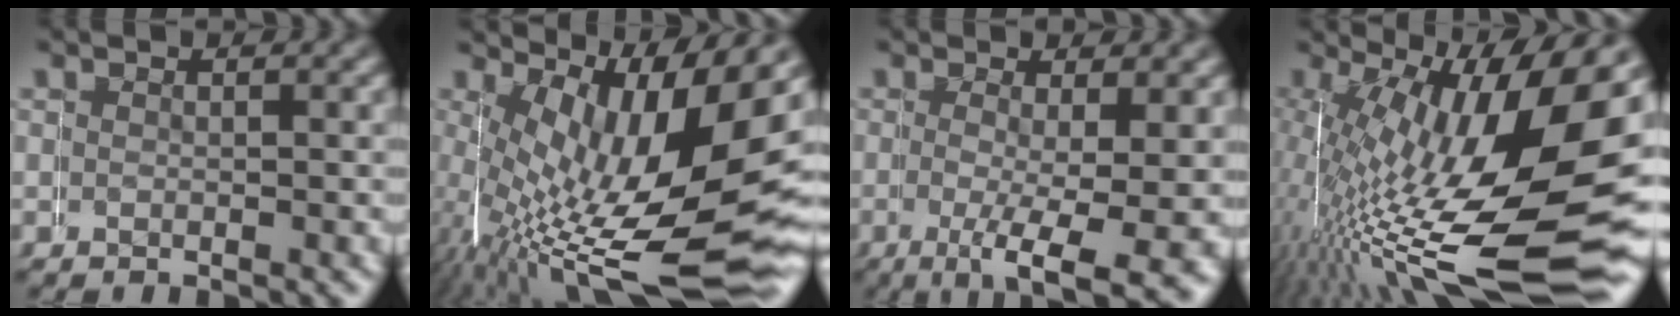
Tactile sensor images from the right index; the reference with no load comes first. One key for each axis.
{"total": 13.0, "fx": -1.1, "fy": 4.1, "fz": 12.3, "tx": -0.204, "ty": -0.038, "tz": 0.013}
{"total": 5.2, "fx": -2.5, "fy": 0.1, "fz": 4.5, "tx": -0.079, "ty": -0.028, "tz": -0.024}
{"total": 14.9, "fx": -2.3, "fy": 4.9, "fz": 13.8, "tx": -0.220, "ty": -0.032, "tz": -0.004}